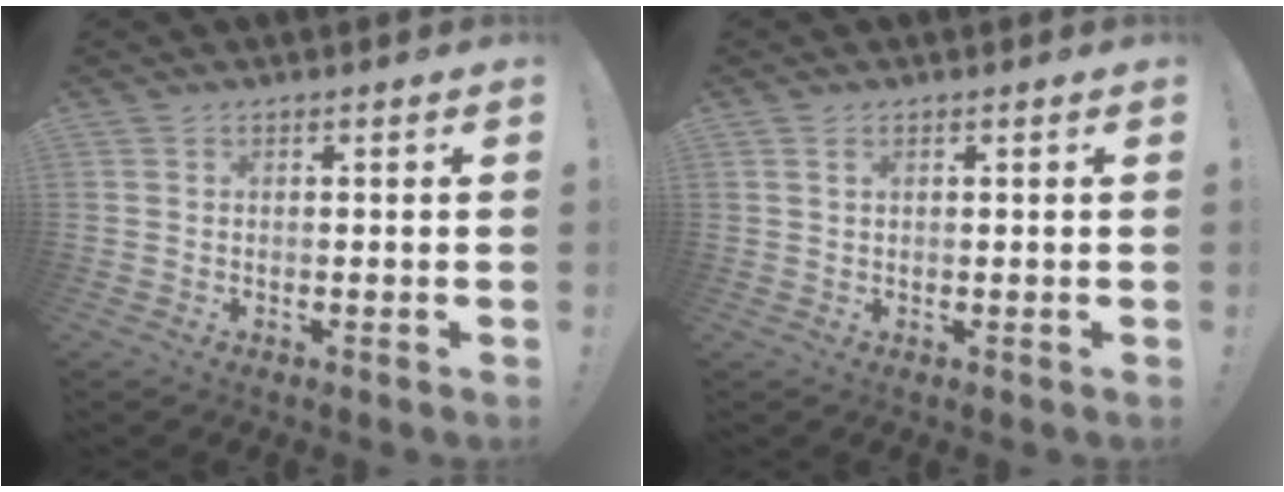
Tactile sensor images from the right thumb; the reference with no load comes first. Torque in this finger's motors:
{"motor_torque": [0.17, 0.01, 0.02, -0.10, 0.01]}